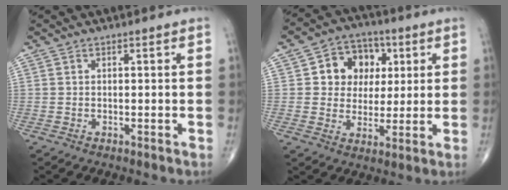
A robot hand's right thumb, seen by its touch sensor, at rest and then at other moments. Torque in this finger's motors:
{"motor_torque": [0.09, 0.14, 0.12, 0.06, 0.16]}